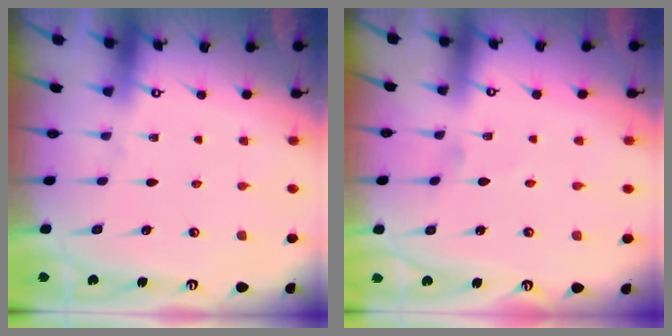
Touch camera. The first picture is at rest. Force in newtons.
{"total": 0.0}